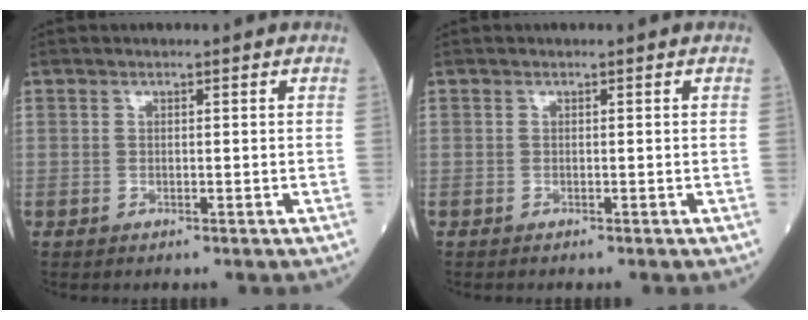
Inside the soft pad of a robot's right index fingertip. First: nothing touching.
{"total": 0.0}